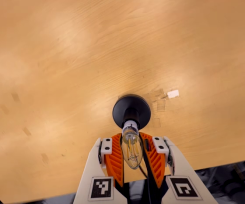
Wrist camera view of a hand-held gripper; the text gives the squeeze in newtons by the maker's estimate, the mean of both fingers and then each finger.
{"total": 16.4, "left": 14.2, "right": 18.6}